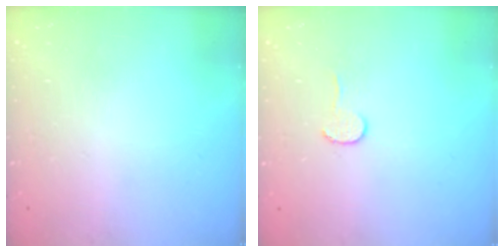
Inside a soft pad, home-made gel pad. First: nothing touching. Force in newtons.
{"total": 4.1, "press": 4.1, "slide": 0.4}